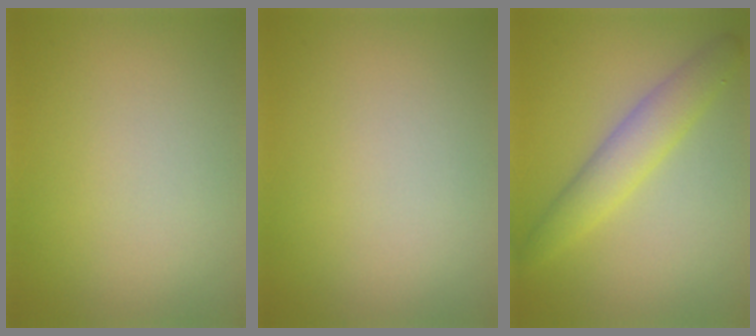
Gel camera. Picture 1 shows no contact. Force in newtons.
{"total": 0.0}
{"total": 3.8, "press": 3.8, "slide": 0.1}